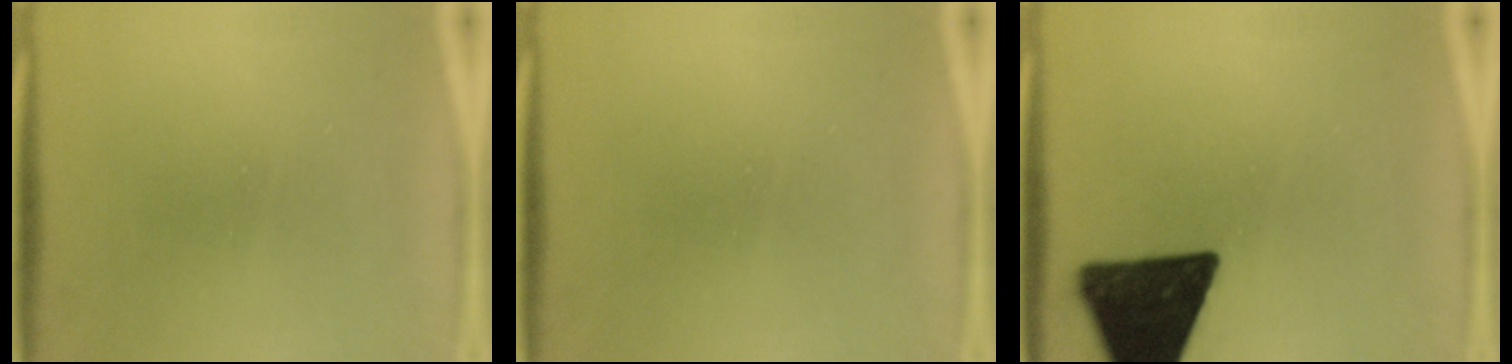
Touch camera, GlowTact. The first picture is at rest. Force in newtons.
{"total": 0.0}
{"total": 17.4}